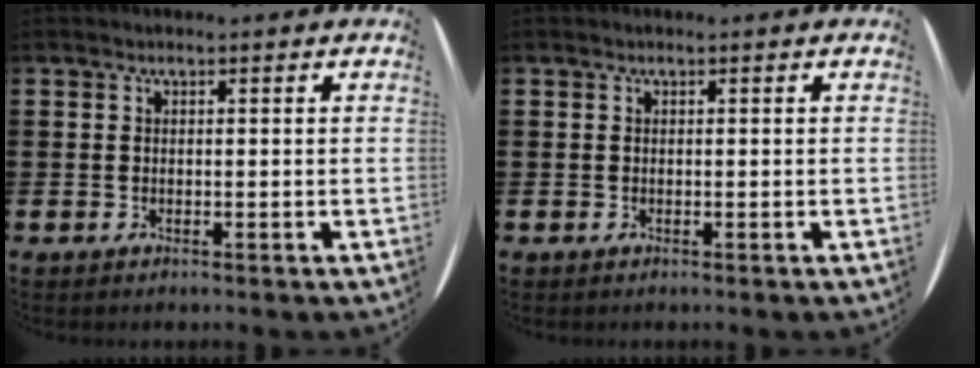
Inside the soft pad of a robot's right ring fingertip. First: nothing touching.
{"total": 0.0}